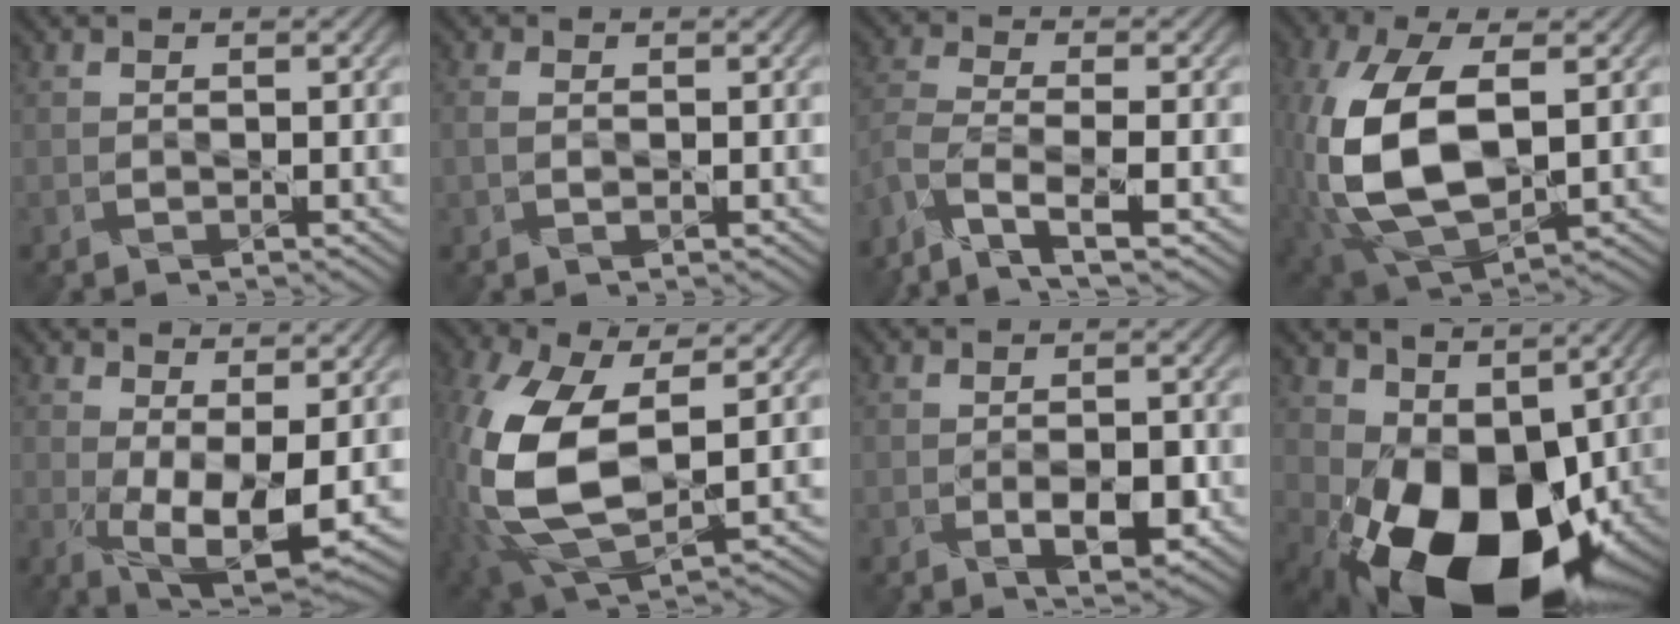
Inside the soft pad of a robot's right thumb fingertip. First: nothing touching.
{"total": 1.8, "force": [0.1, 1.1, 1.4], "torque": [-0.034, 0.000, 0.001]}
{"total": 6.1, "force": [-4.4, 1.3, 4.0], "torque": [-0.095, -0.007, -0.098]}
{"total": 14.8, "force": [-0.3, 8.1, 12.3], "torque": [-0.302, -0.007, 0.000]}
{"total": 7.4, "force": [0.1, 3.2, 6.7], "torque": [-0.132, -0.012, 0.008]}
{"total": 16.3, "force": [0.4, 9.1, 13.5], "torque": [-0.342, -0.027, 0.020]}
{"total": 3.8, "force": [-1.3, 1.7, 3.1], "torque": [-0.052, -0.004, -0.017]}
{"total": 16.2, "force": [-1.7, 10.1, 12.5], "torque": [-0.211, -0.035, -0.020]}